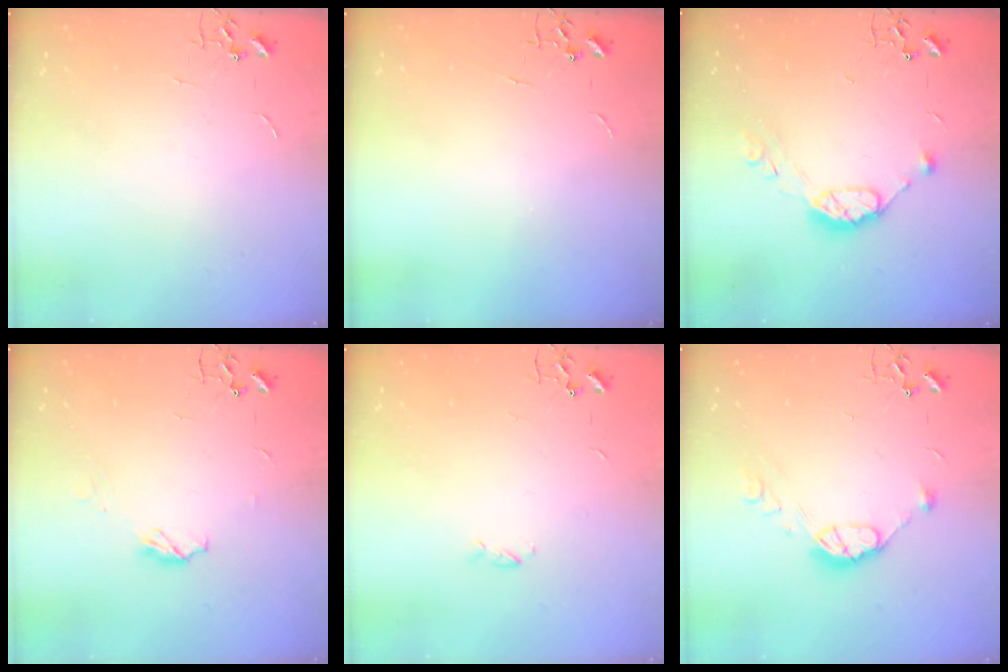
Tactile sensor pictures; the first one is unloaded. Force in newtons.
{"total": 0.0}
{"total": 9.9, "press": 9.9, "slide": 0.9}
{"total": 5.6, "press": 5.5, "slide": 0.4}
{"total": 2.3, "press": 2.2, "slide": 0.4}
{"total": 9.7, "press": 9.7, "slide": 0.7}